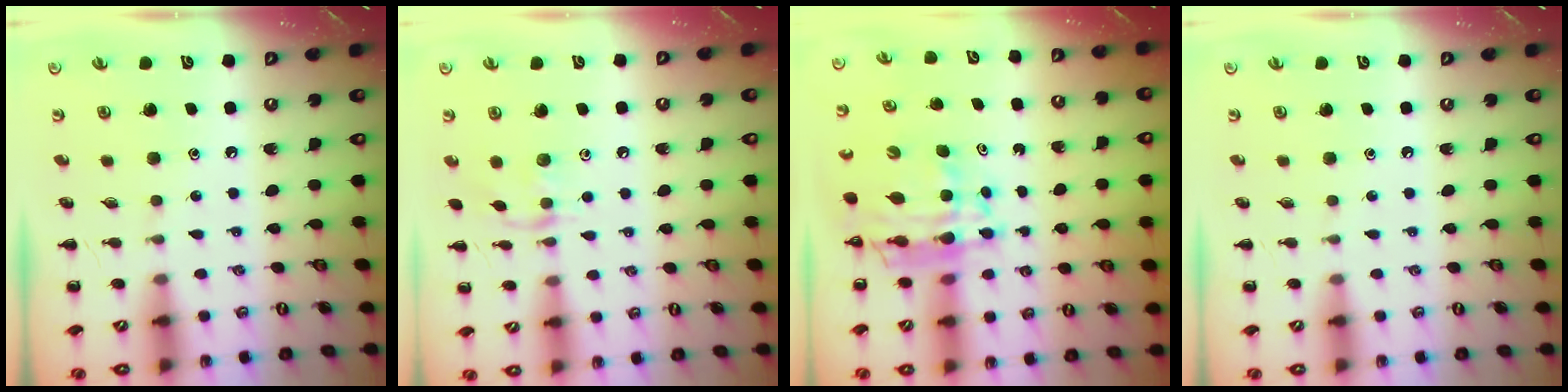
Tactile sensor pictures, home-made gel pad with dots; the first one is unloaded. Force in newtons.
{"total": 7.8, "press": 7.7, "slide": 1.0}
{"total": 12.8, "press": 12.2, "slide": 3.8}
{"total": 0.0}